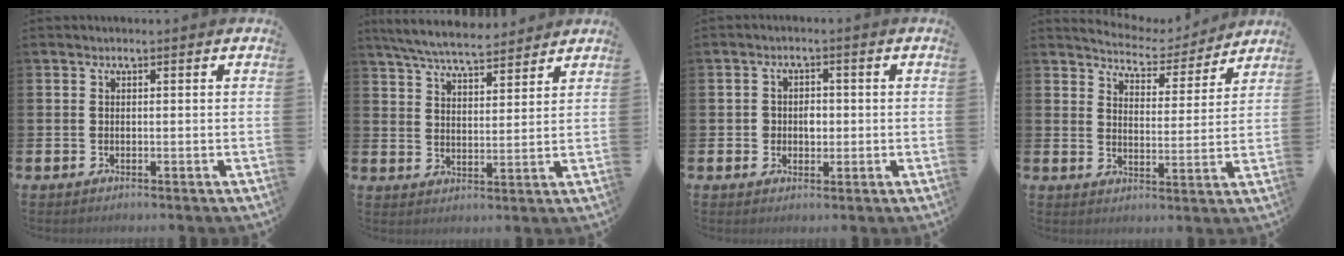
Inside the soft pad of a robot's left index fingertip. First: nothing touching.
{"total": 6.9, "force": [6.6, 1.0, 1.8], "torque": [-0.061, -0.024, 0.120]}
{"total": 2.4, "force": [0.0, 2.1, 1.0], "torque": [-0.008, 0.004, -0.009]}
{"total": 5.3, "force": [5.2, 1.1, 0.2], "torque": [-0.027, -0.041, 0.088]}